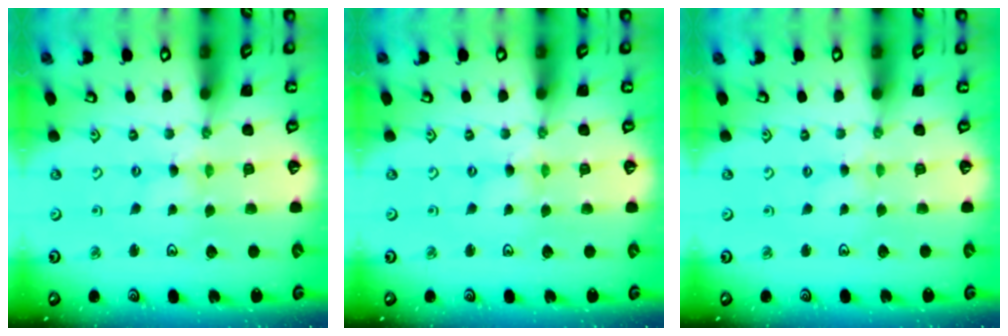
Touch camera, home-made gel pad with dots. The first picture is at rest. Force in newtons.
{"total": 0.0}
{"total": 1.6, "press": 1.6, "slide": 0.2}